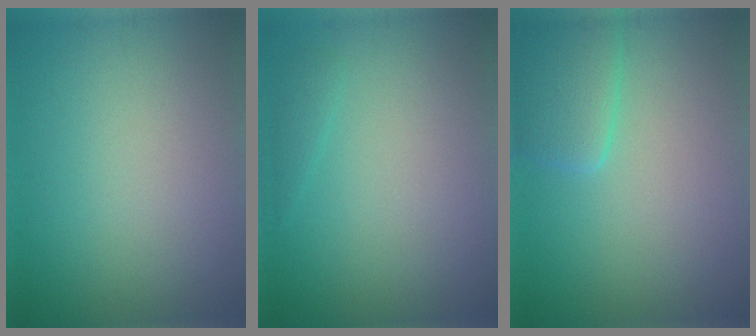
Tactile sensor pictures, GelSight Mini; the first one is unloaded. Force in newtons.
{"total": 0.9, "press": 0.9, "slide": 0.1}
{"total": 3.2, "press": 3.2, "slide": 0.3}